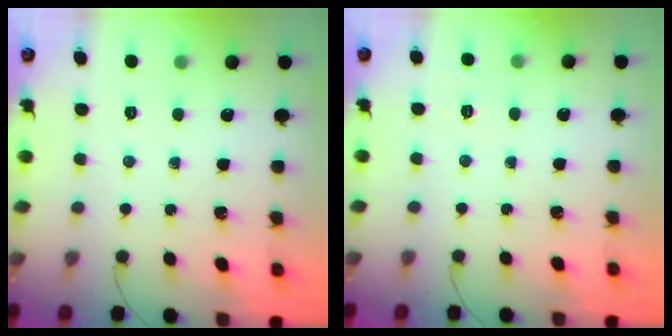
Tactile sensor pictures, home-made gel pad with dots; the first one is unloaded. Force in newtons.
{"total": 5.3, "press": 5.0, "slide": 1.8}